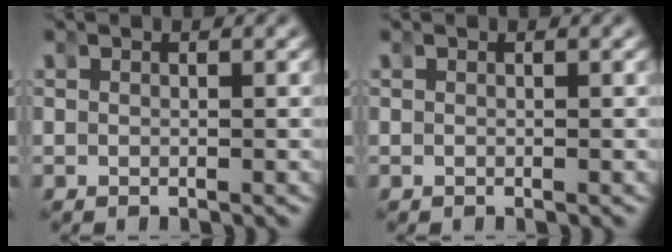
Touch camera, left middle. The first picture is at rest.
{"total": 0.0}